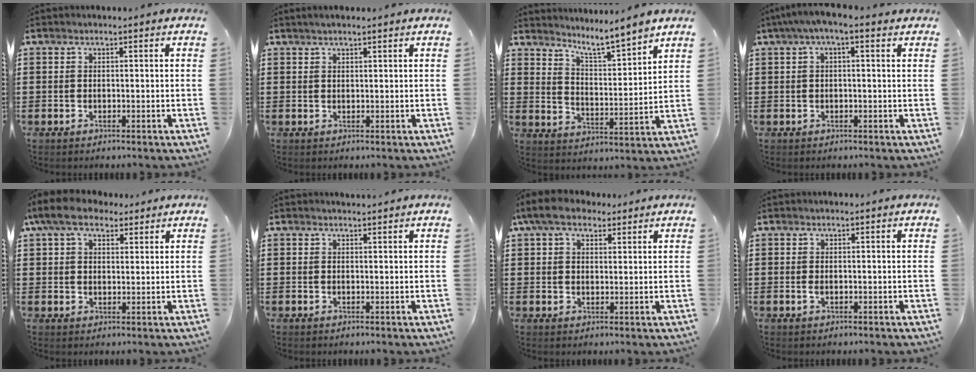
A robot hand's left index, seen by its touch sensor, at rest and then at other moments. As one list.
[{"total": 1.2, "force": [1.0, 0.1, 0.7], "torque": [-0.013, 0.002, 0.019]}, {"total": 6.2, "force": [5.7, -0.1, 2.3], "torque": [-0.059, -0.040, 0.095]}, {"total": 2.4, "force": [0.0, 0.5, 2.4], "torque": [-0.041, 0.005, -0.003]}, {"total": 7.1, "force": [5.1, 3.4, 3.5], "torque": [-0.080, 0.001, 0.093]}, {"total": 0.9, "force": [0.9, 0.0, 0.1], "torque": [-0.003, -0.001, 0.018]}, {"total": 6.2, "force": [4.4, 3.0, 3.1], "torque": [-0.069, 0.004, 0.080]}, {"total": 0.7, "force": [0.0, 0.3, 0.7], "torque": [-0.014, 0.000, 0.001]}]